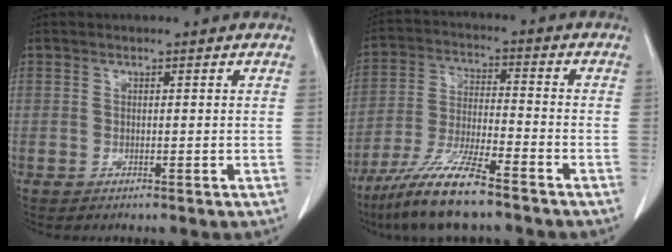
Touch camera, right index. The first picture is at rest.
{"total": 11.3, "force": [-8.4, 0.9, 7.5], "torque": [-0.154, -0.028, -0.160]}